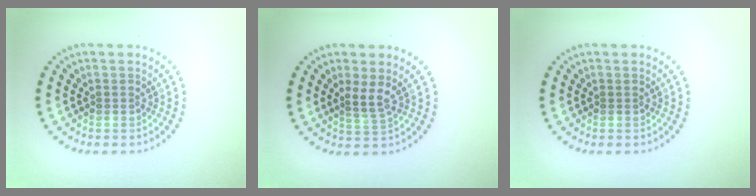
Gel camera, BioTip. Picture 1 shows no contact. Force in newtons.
{"total": 1.9, "press": 1.3, "slide": 1.4}
{"total": 0.0}